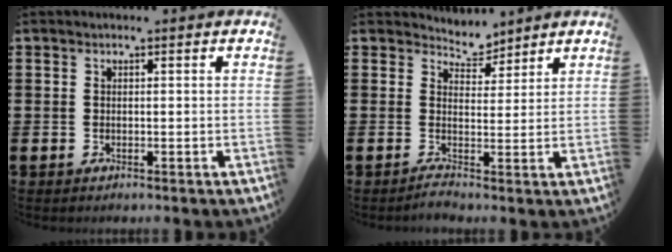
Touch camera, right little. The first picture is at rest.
{"total": 2.7, "force": [2.3, 1.3, 0.5], "torque": [-0.007, -0.019, 0.036]}